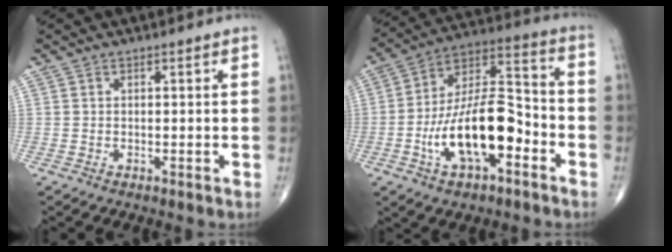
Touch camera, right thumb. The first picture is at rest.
{"total": 18.6, "force": [-5.9, 8.6, 15.5], "torque": [-0.258, 0.047, -0.102]}